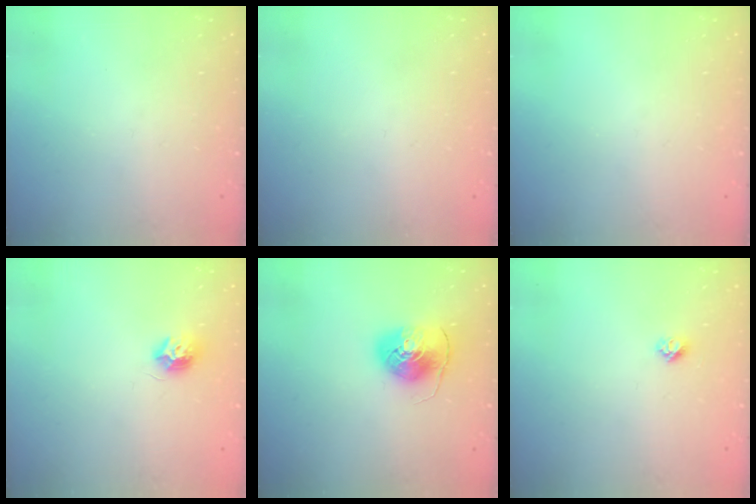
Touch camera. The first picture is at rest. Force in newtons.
{"total": 0.9, "press": 0.9, "slide": 0.1}
{"total": 0.0}
{"total": 8.1, "press": 8.1, "slide": 0.1}
{"total": 8.1, "press": 8.1, "slide": 0.6}
{"total": 4.5, "press": 4.4, "slide": 0.5}